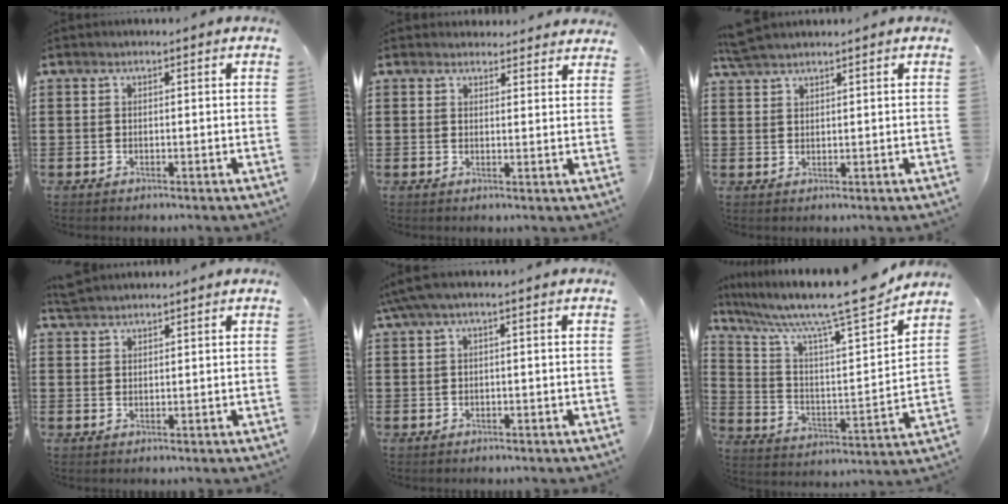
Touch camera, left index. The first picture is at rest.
{"total": 2.5, "force": [2.5, 0.5, 0.0], "torque": [0.001, -0.011, 0.046]}
{"total": 2.6, "force": [2.5, 0.2, 0.9], "torque": [-0.024, 0.001, 0.048]}
{"total": 2.0, "force": [2.0, 0.3, 0.3], "torque": [-0.011, 0.003, 0.039]}
{"total": 1.9, "force": [-0.4, 0.3, 1.8], "torque": [-0.038, -0.004, -0.011]}
{"total": 12.4, "force": [10.4, 0.9, 6.7], "torque": [-0.154, -0.070, 0.167]}